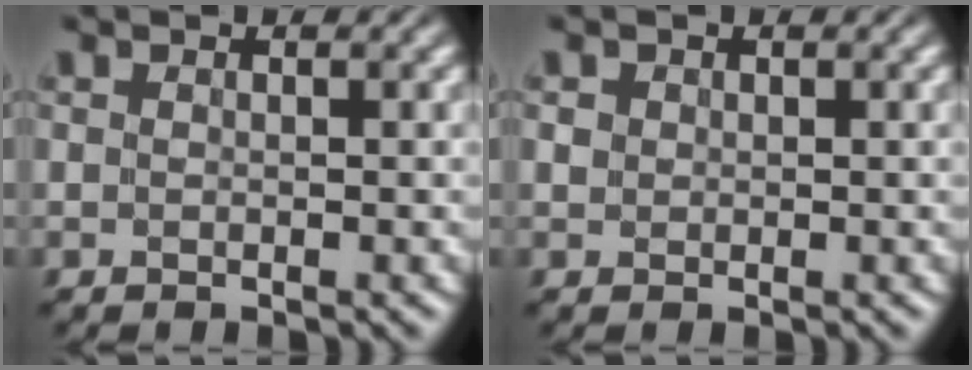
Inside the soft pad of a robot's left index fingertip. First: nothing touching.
{"total": 0.6, "force": [0.2, 0.6, 0.1], "torque": [0.001, -0.001, 0.003]}